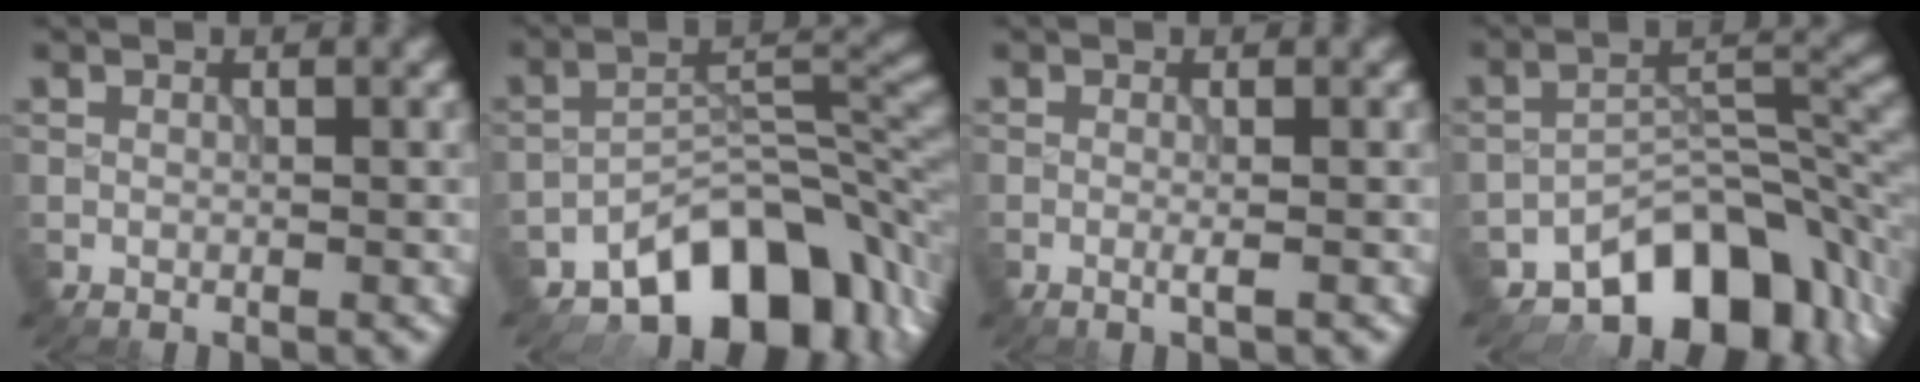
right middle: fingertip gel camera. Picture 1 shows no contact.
{"total": 10.0, "force": [-6.9, 4.5, 5.7], "torque": [-0.065, 0.001, -0.123]}
{"total": 1.0, "force": [-0.2, 0.2, 1.0], "torque": [-0.016, -0.002, -0.007]}
{"total": 9.2, "force": [-6.3, 4.2, 5.2], "torque": [-0.056, -0.002, -0.111]}